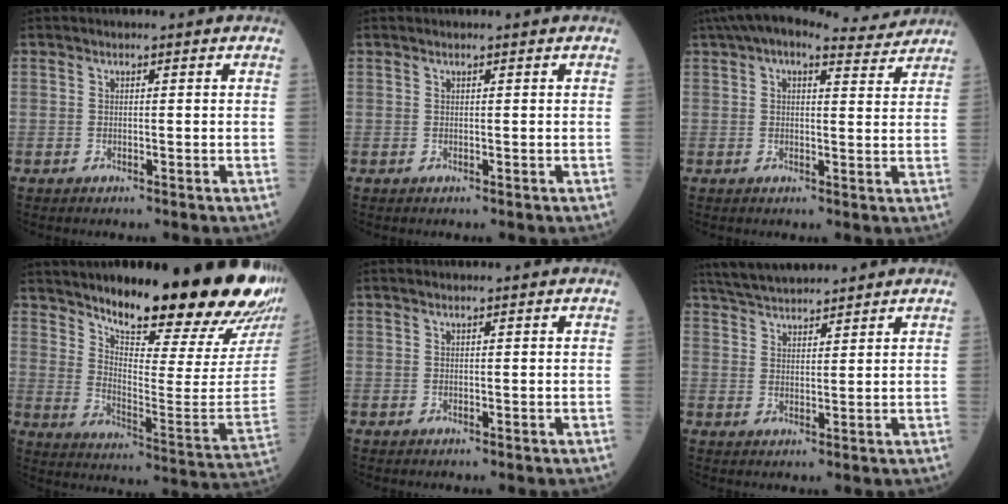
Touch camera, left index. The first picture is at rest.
{"total": 0.6, "force": [0.5, -0.1, 0.3], "torque": [-0.009, 0.008, 0.012]}
{"total": 10.5, "force": [9.1, 2.4, 4.5], "torque": [-0.071, 0.030, 0.118]}
{"total": 25.1, "force": [21.3, 1.3, 13.1], "torque": [-0.208, -0.096, 0.287]}
{"total": 0.9, "force": [0.7, 0.0, 0.5], "torque": [-0.010, 0.011, 0.016]}
{"total": 7.7, "force": [7.2, 1.0, 2.7], "torque": [-0.054, 0.031, 0.130]}